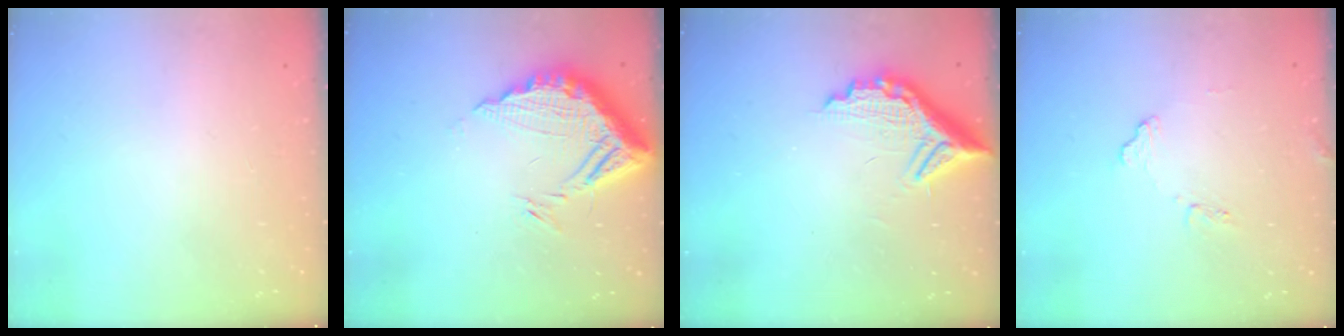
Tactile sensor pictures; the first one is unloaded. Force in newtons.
{"total": 14.6, "press": 14.5, "slide": 1.3}
{"total": 11.6, "press": 11.5, "slide": 1.0}
{"total": 7.9, "press": 7.9, "slide": 0.4}